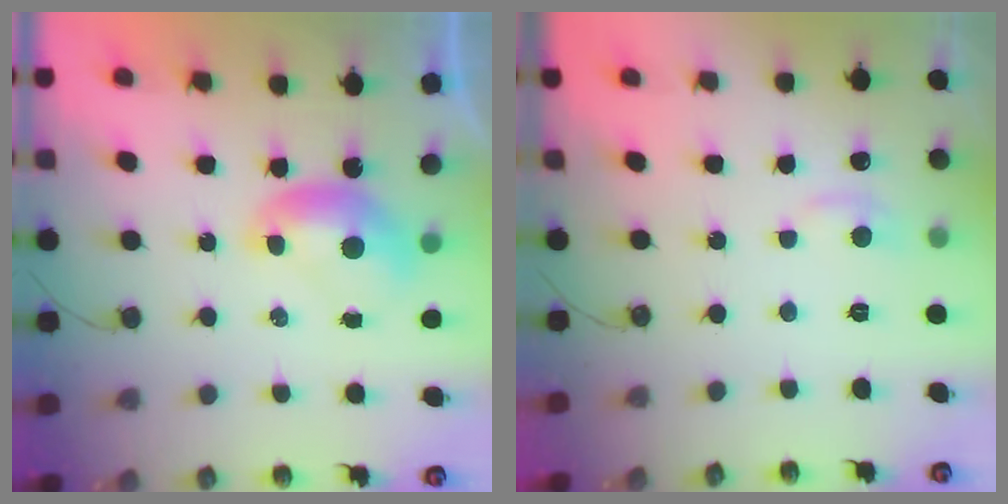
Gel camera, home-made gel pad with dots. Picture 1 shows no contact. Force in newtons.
{"total": 1.1, "press": 0.7, "slide": 0.8}